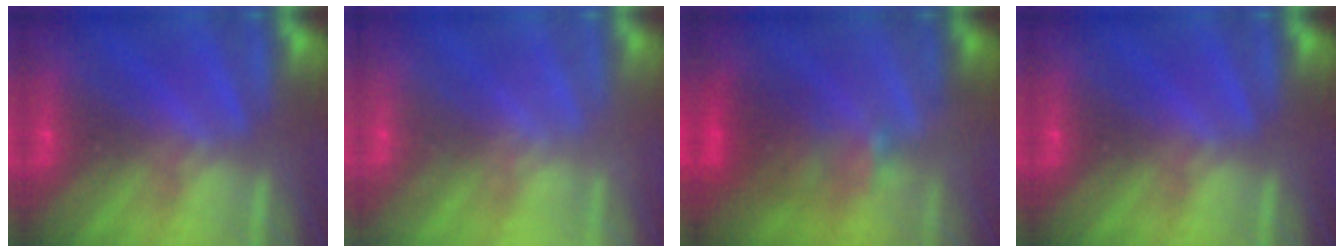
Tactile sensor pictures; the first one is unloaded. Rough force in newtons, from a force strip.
{"total": 2.4}
{"total": 3.8}
{"total": 0.0}